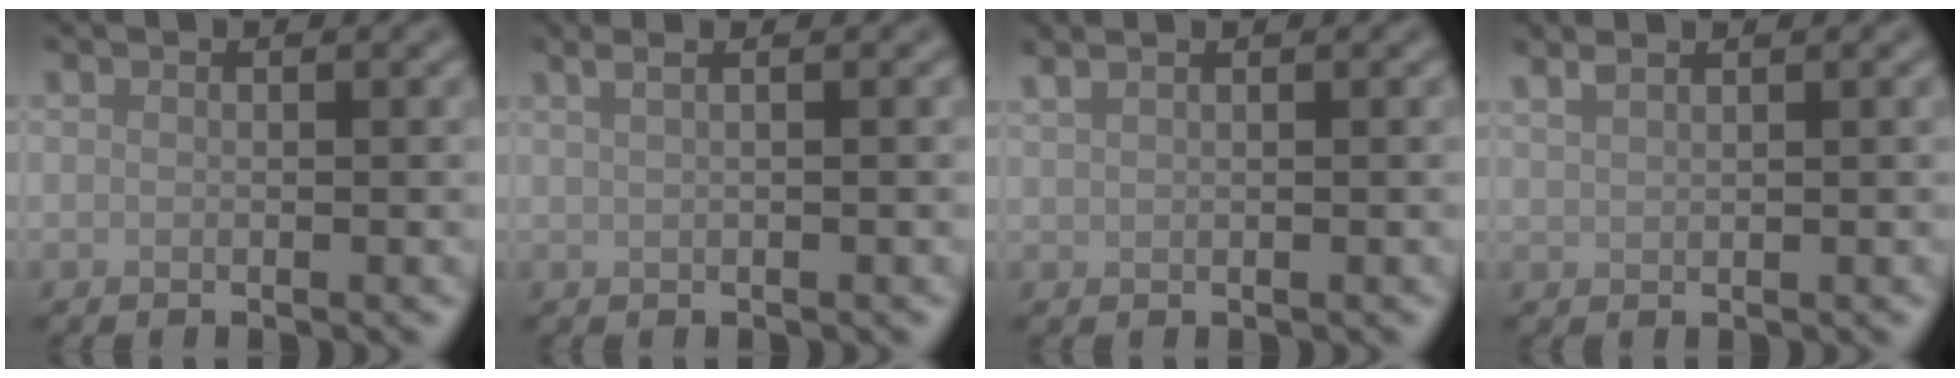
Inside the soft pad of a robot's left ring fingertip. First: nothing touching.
{"total": 4.2, "force": [2.2, 2.1, 2.8], "torque": [-0.026, 0.029, 0.005]}
{"total": 2.3, "force": [1.7, 0.9, 1.3], "torque": [-0.017, 0.006, 0.012]}
{"total": 1.9, "force": [1.5, 0.6, 1.0], "torque": [-0.011, 0.005, 0.020]}